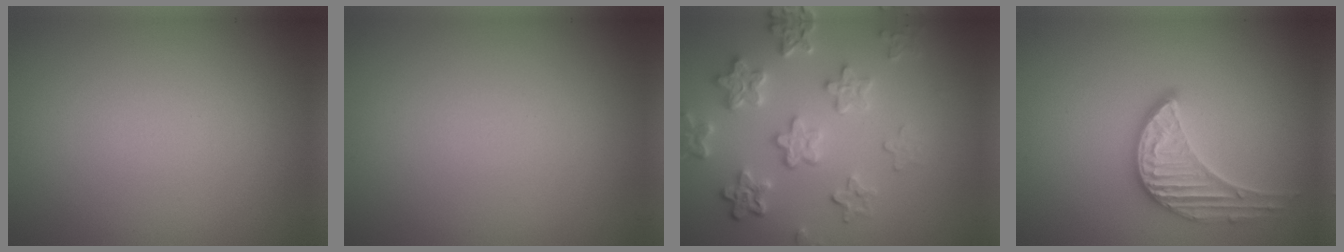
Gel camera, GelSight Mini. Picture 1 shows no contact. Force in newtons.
{"total": 0.0}
{"total": 5.9, "press": 4.5, "slide": 3.9}
{"total": 3.3, "press": 3.3, "slide": 0.3}